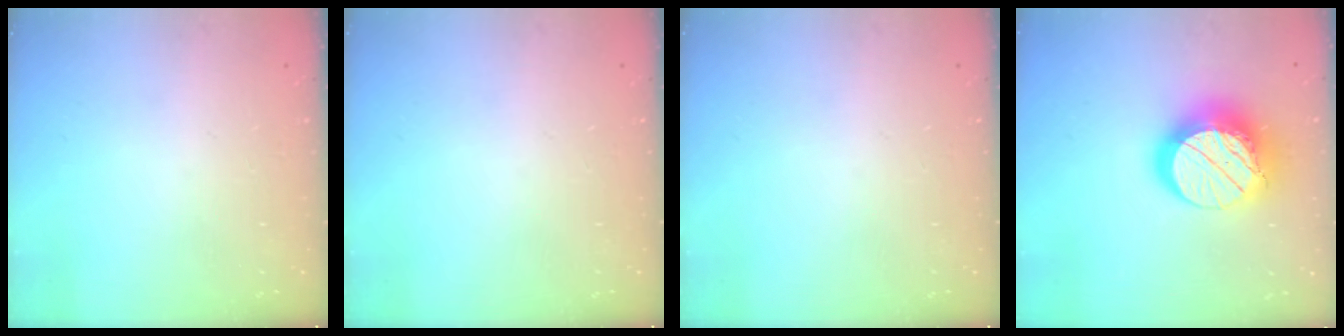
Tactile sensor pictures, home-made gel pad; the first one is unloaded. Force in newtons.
{"total": 0.0}
{"total": 0.0}
{"total": 18.4, "press": 18.3, "slide": 1.5}